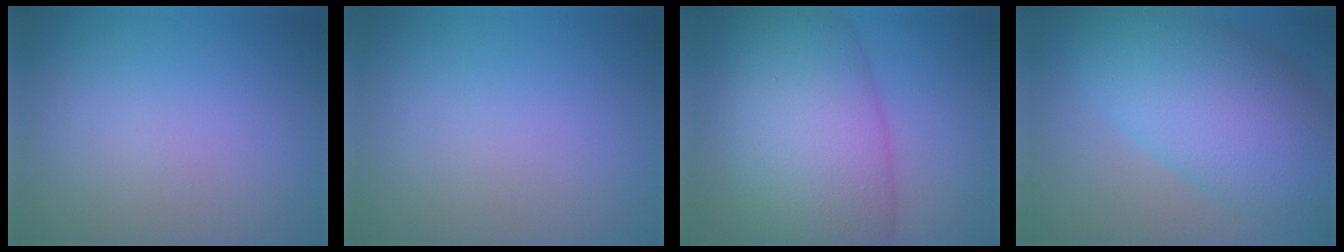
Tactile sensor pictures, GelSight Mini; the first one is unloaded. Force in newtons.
{"total": 0.0}
{"total": 12.2, "press": 12.2, "slide": 0.3}
{"total": 11.1, "press": 11.1, "slide": 0.2}